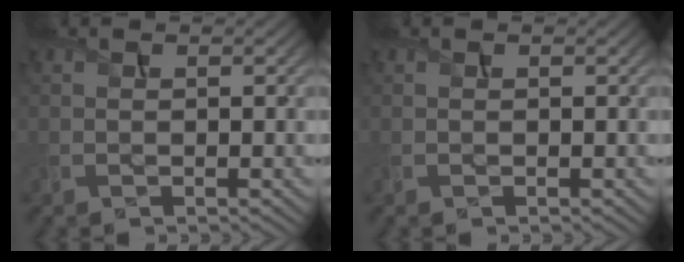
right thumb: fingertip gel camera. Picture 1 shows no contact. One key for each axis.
{"total": 0.0}